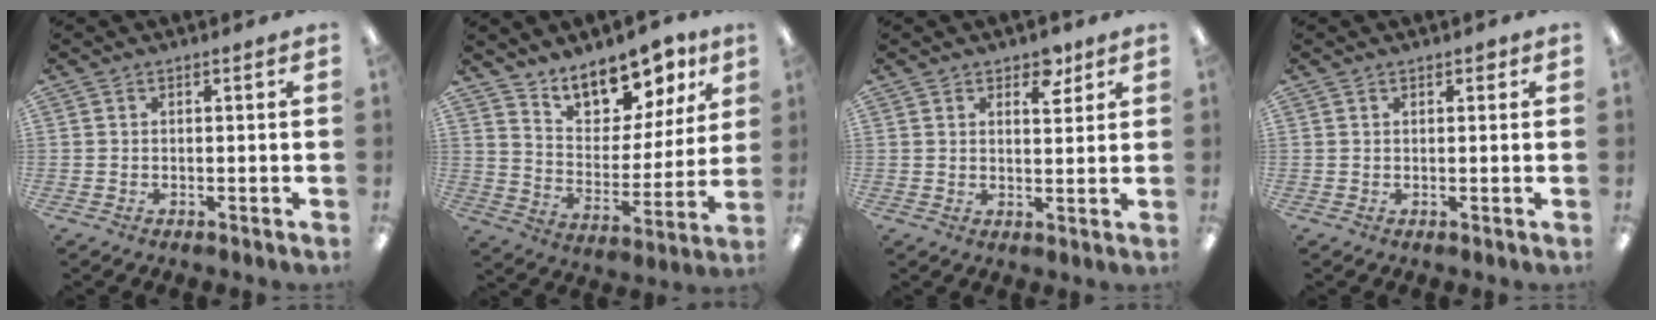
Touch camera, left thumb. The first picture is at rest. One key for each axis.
{"total": 14.4, "fx": 12.2, "fy": 6.0, "fz": 4.9, "tx": -0.075, "ty": -0.094, "tz": 0.220}
{"total": 5.5, "fx": 3.9, "fy": 2.7, "fz": 2.8, "tx": -0.024, "ty": -0.016, "tz": 0.063}
{"total": 1.2, "fx": 0.8, "fy": 0.6, "fz": 0.6, "tx": -0.005, "ty": -0.001, "tz": 0.012}